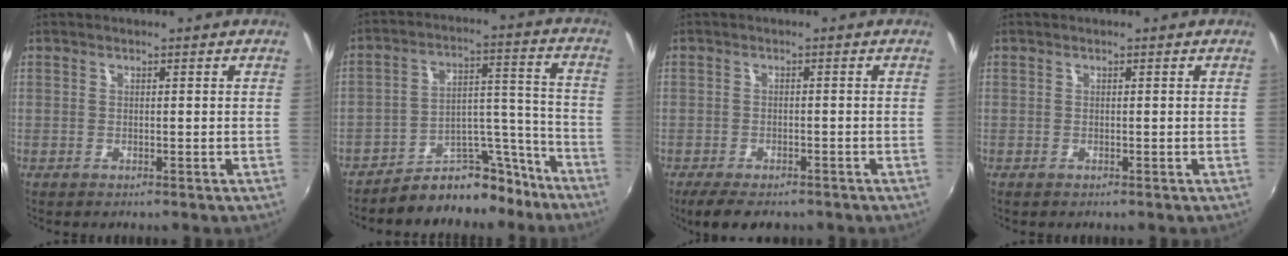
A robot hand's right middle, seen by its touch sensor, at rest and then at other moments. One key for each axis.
{"total": 12.3, "fx": -10.8, "fy": 5.0, "fz": 2.9, "tx": -0.024, "ty": 0.061, "tz": -0.155}
{"total": 6.5, "fx": -5.0, "fy": 2.4, "fz": 3.3, "tx": -0.078, "ty": -0.020, "tz": -0.083}
{"total": 0.0}